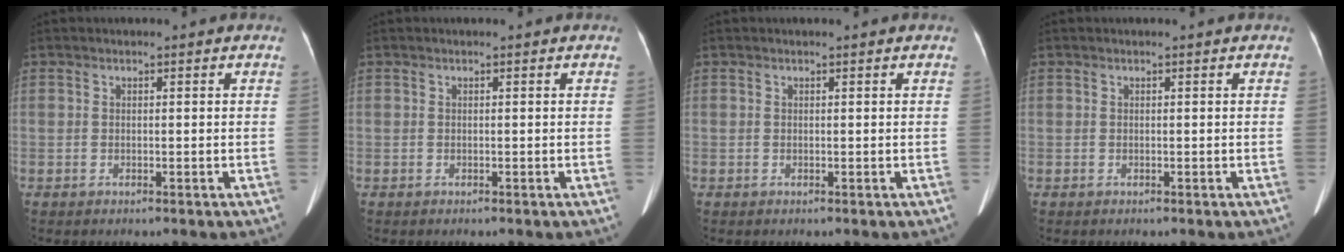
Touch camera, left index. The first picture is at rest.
{"total": 0.0}
{"total": 0.0}
{"total": 0.0}